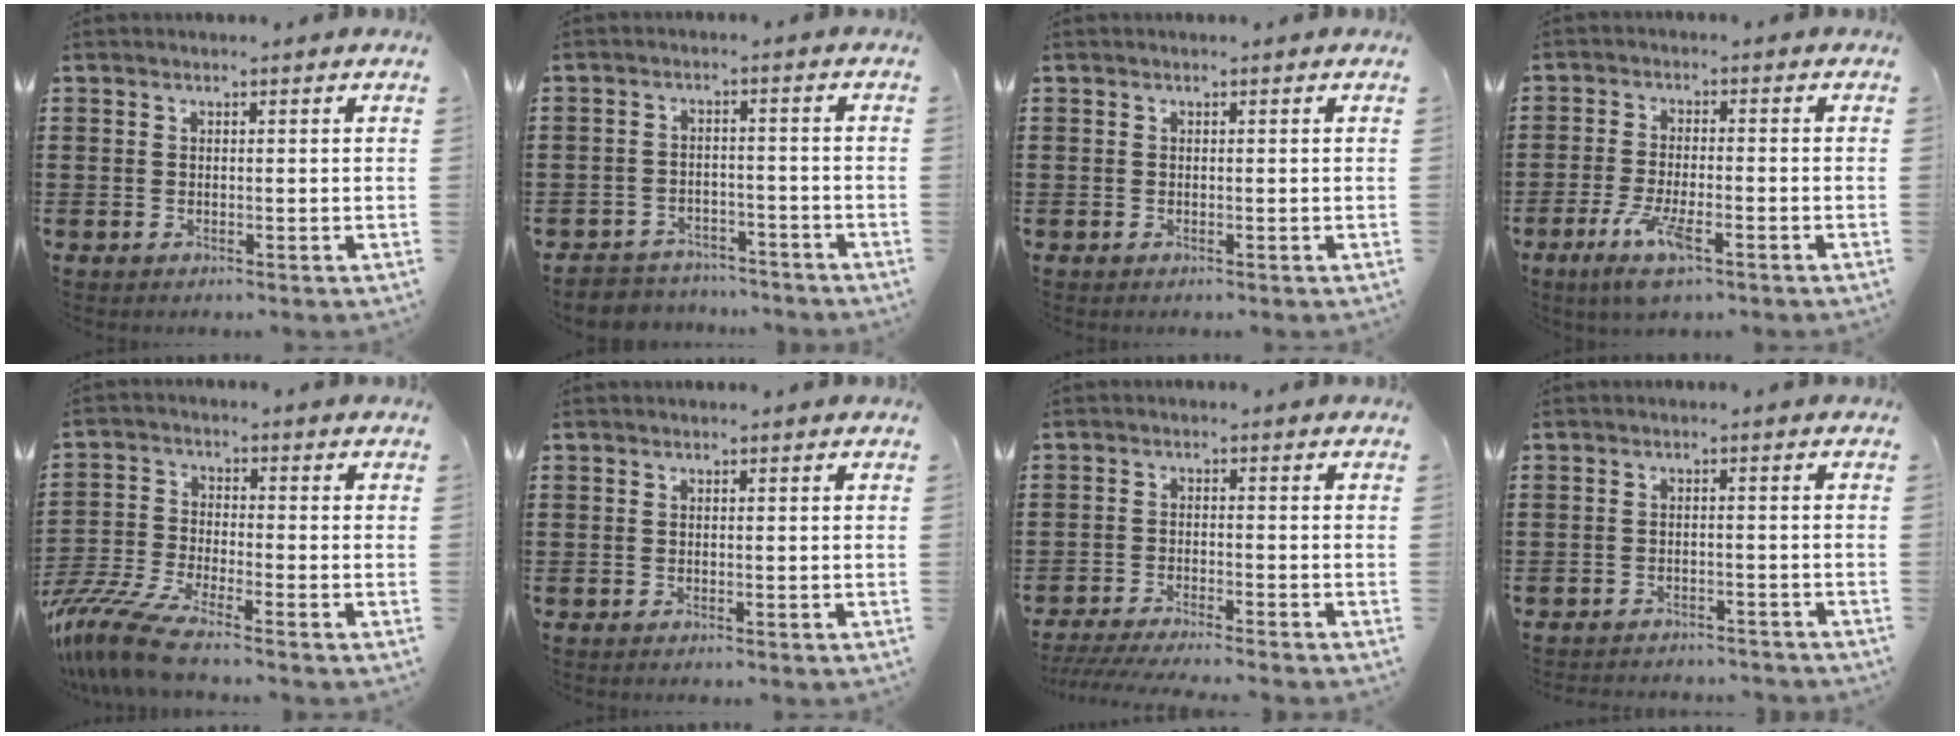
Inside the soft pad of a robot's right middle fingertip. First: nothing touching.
{"total": 3.4, "force": [-3.3, 0.7, -0.3], "torque": [-0.004, 0.000, -0.072]}
{"total": 0.0}
{"total": 6.5, "force": [-3.5, 1.7, 5.2], "torque": [-0.107, -0.010, -0.061]}
{"total": 8.8, "force": [-7.4, 1.0, 4.6], "torque": [-0.110, -0.004, -0.149]}
{"total": 0.0}
{"total": 3.7, "force": [-3.6, -0.3, 1.0], "torque": [-0.024, -0.010, -0.073]}
{"total": 2.2, "force": [-2.2, 0.1, -0.1], "torque": [-0.006, -0.001, -0.047]}